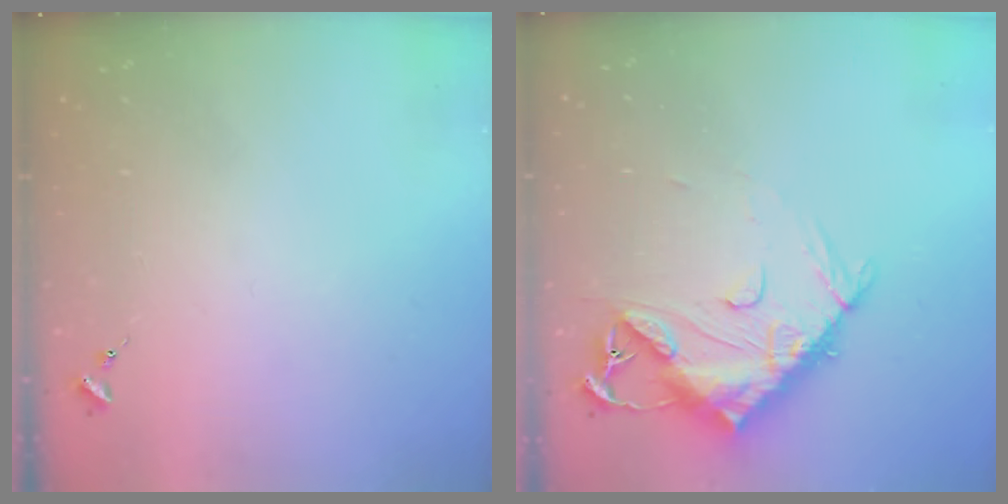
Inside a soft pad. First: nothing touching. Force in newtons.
{"total": 14.3, "press": 14.2, "slide": 1.3}